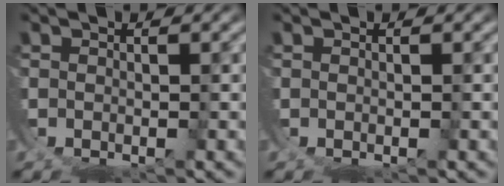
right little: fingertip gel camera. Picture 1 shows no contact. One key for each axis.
{"total": 0.0}